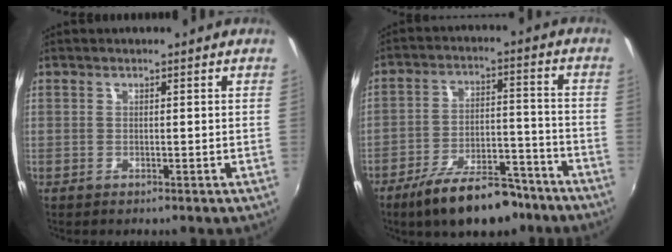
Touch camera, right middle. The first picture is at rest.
{"total": 15.7, "force": [-11.8, 5.6, 8.6], "torque": [-0.157, 0.002, -0.176]}